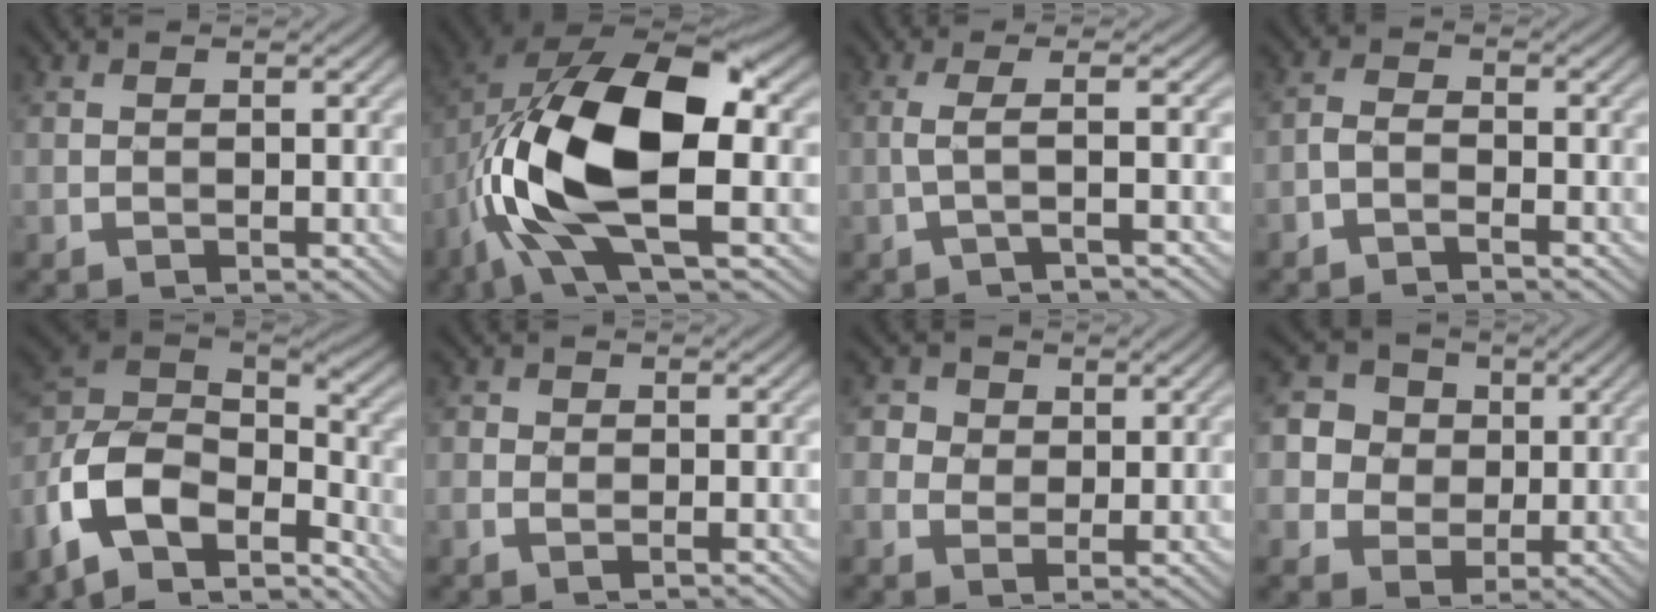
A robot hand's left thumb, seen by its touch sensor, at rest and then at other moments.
{"total": 16.2, "force": [-2.1, 7.9, 14.0], "torque": [-0.296, 0.006, -0.043]}
{"total": 2.5, "force": [-0.5, 0.0, 2.4], "torque": [-0.047, 0.011, -0.024]}
{"total": 1.9, "force": [-1.5, 0.7, 1.0], "torque": [-0.027, 0.006, -0.034]}
{"total": 15.4, "force": [-8.4, 8.6, 9.7], "torque": [-0.270, -0.019, -0.136]}
{"total": 1.8, "force": [-0.6, 1.4, 1.1], "torque": [-0.022, 0.001, -0.012]}
{"total": 3.6, "force": [1.2, 3.1, 1.3], "torque": [-0.053, 0.004, 0.022]}
{"total": 7.0, "force": [1.2, 6.4, 2.5], "torque": [-0.091, 0.019, 0.011]}